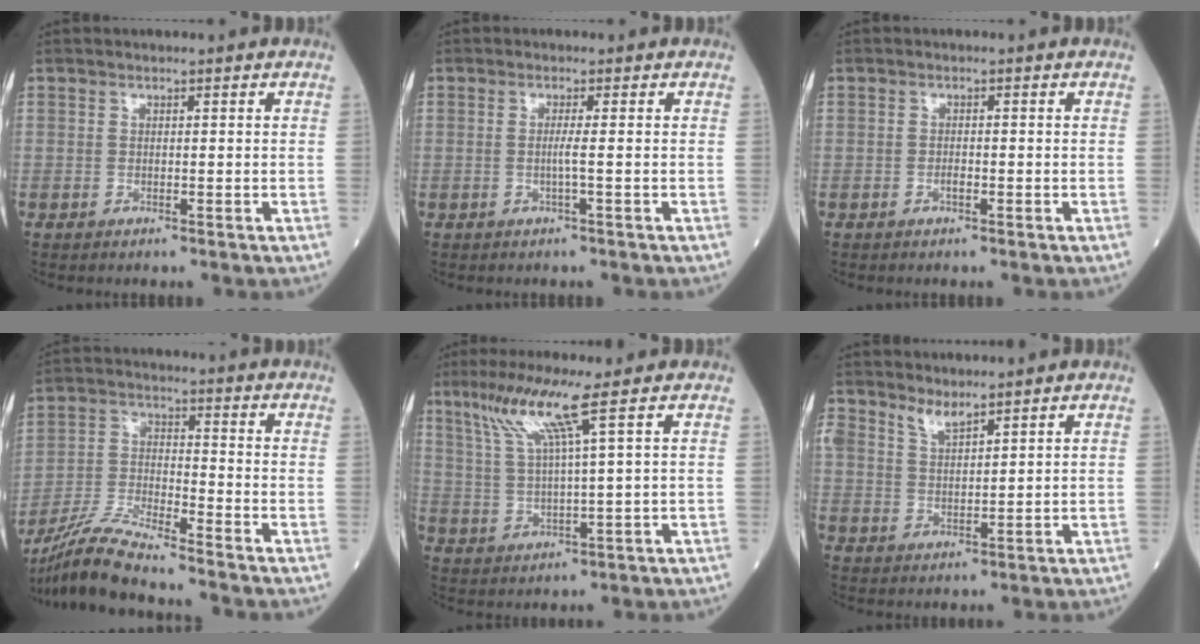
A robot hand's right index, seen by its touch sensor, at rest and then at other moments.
{"total": 1.6, "force": [-0.2, -0.5, 1.6], "torque": [-0.033, -0.002, -0.007]}
{"total": 1.0, "force": [-0.5, 0.4, 0.8], "torque": [-0.013, 0.001, -0.009]}
{"total": 10.7, "force": [-9.8, -0.8, 4.3], "torque": [-0.087, -0.016, -0.189]}
{"total": 8.1, "force": [4.6, -1.5, 6.5], "torque": [-0.135, 0.005, 0.094]}
{"total": 3.7, "force": [3.2, 1.0, 1.5], "torque": [-0.033, -0.001, 0.068]}